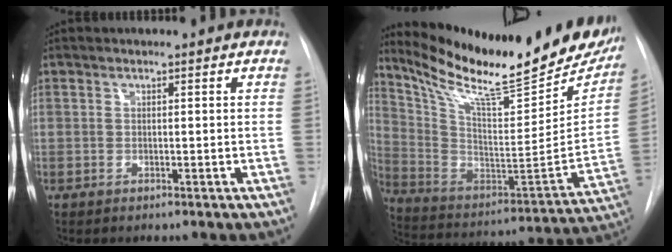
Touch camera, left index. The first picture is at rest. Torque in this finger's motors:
{"motor_torque": [0.37, -0.64, 0.13, 0.08]}